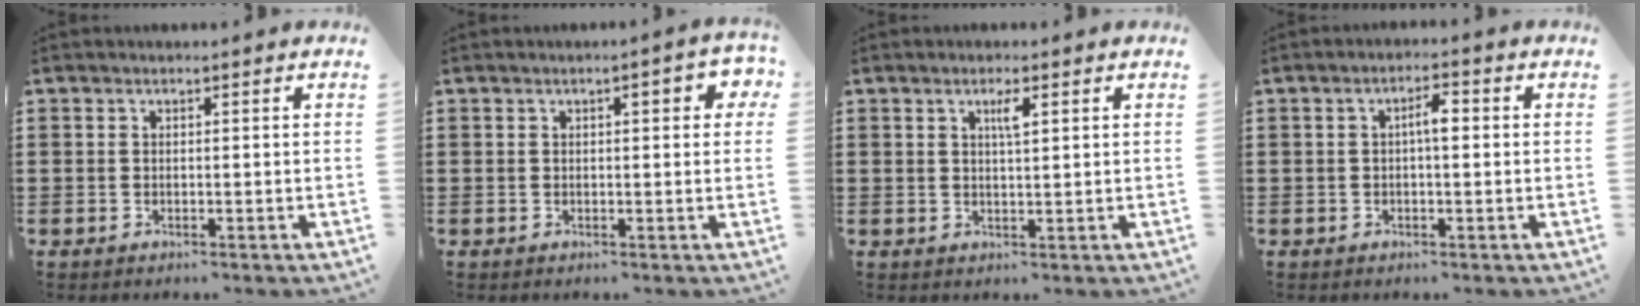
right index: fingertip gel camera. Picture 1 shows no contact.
{"total": 2.9, "force": [0.6, 0.8, 2.7], "torque": [-0.037, 0.001, 0.004]}
{"total": 2.3, "force": [1.0, 0.3, 2.0], "torque": [-0.033, 0.000, 0.013]}
{"total": 2.8, "force": [0.0, 0.7, 2.7], "torque": [-0.050, 0.005, -0.003]}